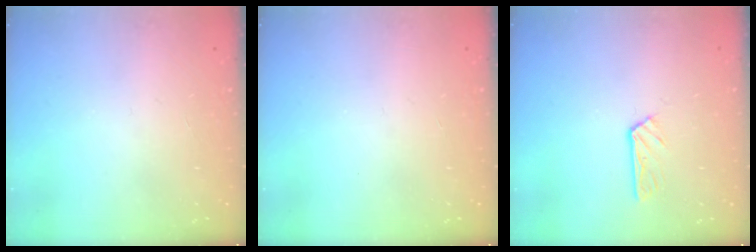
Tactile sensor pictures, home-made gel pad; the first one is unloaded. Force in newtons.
{"total": 0.0}
{"total": 3.8, "press": 3.8, "slide": 0.3}